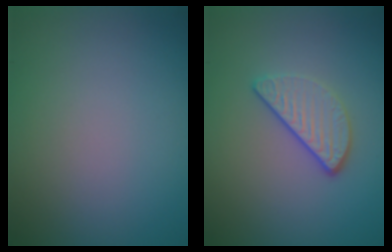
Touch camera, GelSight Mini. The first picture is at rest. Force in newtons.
{"total": 3.2, "press": 2.5, "slide": 1.9}